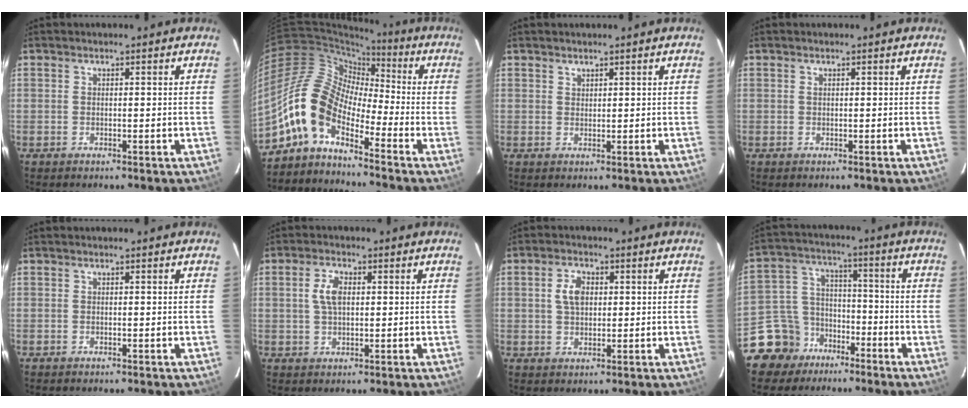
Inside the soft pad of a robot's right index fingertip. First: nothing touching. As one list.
[{"total": 11.4, "force": [-5.8, 5.5, 8.1], "torque": [-0.147, 0.014, -0.134]}, {"total": 0.9, "force": [0.9, 0.3, 0.0], "torque": [-0.001, 0.001, 0.018]}, {"total": 0.0}, {"total": 0.0}, {"total": 4.5, "force": [0.8, 2.5, 3.7], "torque": [-0.072, 0.007, 0.019]}, {"total": 4.6, "force": [1.0, 3.0, 3.4], "torque": [-0.062, 0.009, 0.022]}, {"total": 10.6, "force": [-7.2, 7.7, 0.8], "torque": [-0.039, 0.053, -0.127]}]